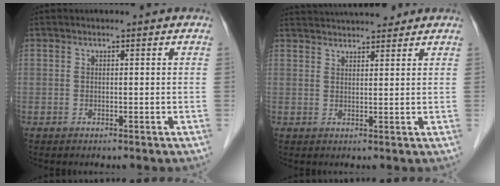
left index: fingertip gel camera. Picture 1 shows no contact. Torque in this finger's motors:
{"motor_torque": [-0.22, -0.34, 0.15, 0.05]}